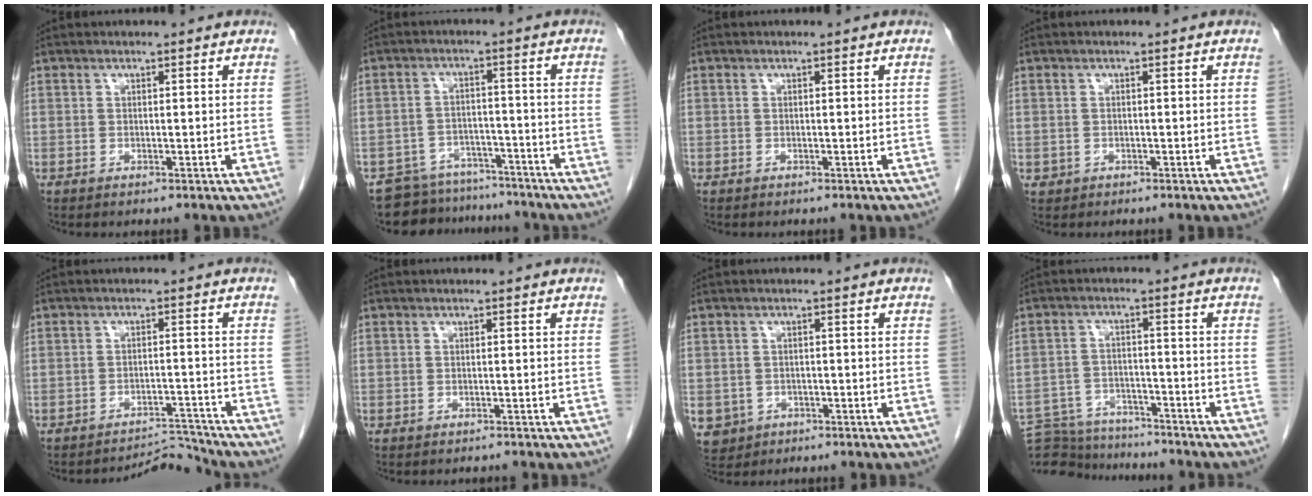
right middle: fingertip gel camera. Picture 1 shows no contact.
{"total": 10.6, "force": [-9.8, 4.0, 0.5], "torque": [-0.008, 0.019, -0.137]}
{"total": 0.0}
{"total": 0.8, "force": [-0.3, 0.8, 0.1], "torque": [-0.005, 0.003, -0.001]}
{"total": 4.2, "force": [-3.9, -0.6, -1.5], "torque": [0.031, 0.008, -0.057]}
{"total": 0.6, "force": [-0.6, 0.0, -0.1], "torque": [-0.004, -0.004, -0.009]}
{"total": 5.5, "force": [-2.4, 4.8, 1.1], "torque": [-0.025, 0.003, -0.032]}
{"total": 13.1, "force": [-12.4, 3.1, 2.7], "torque": [-0.055, 0.008, -0.186]}